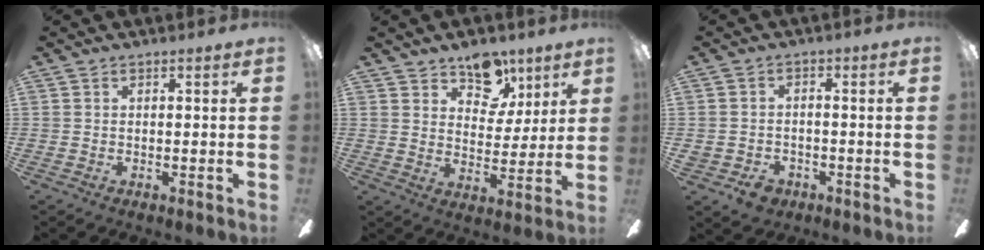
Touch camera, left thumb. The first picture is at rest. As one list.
[{"total": 11.4, "force": [7.9, 7.0, 4.3], "torque": [-0.042, -0.050, 0.142]}, {"total": 5.2, "force": [-2.9, 4.1, 1.6], "torque": [-0.020, 0.023, -0.051]}]